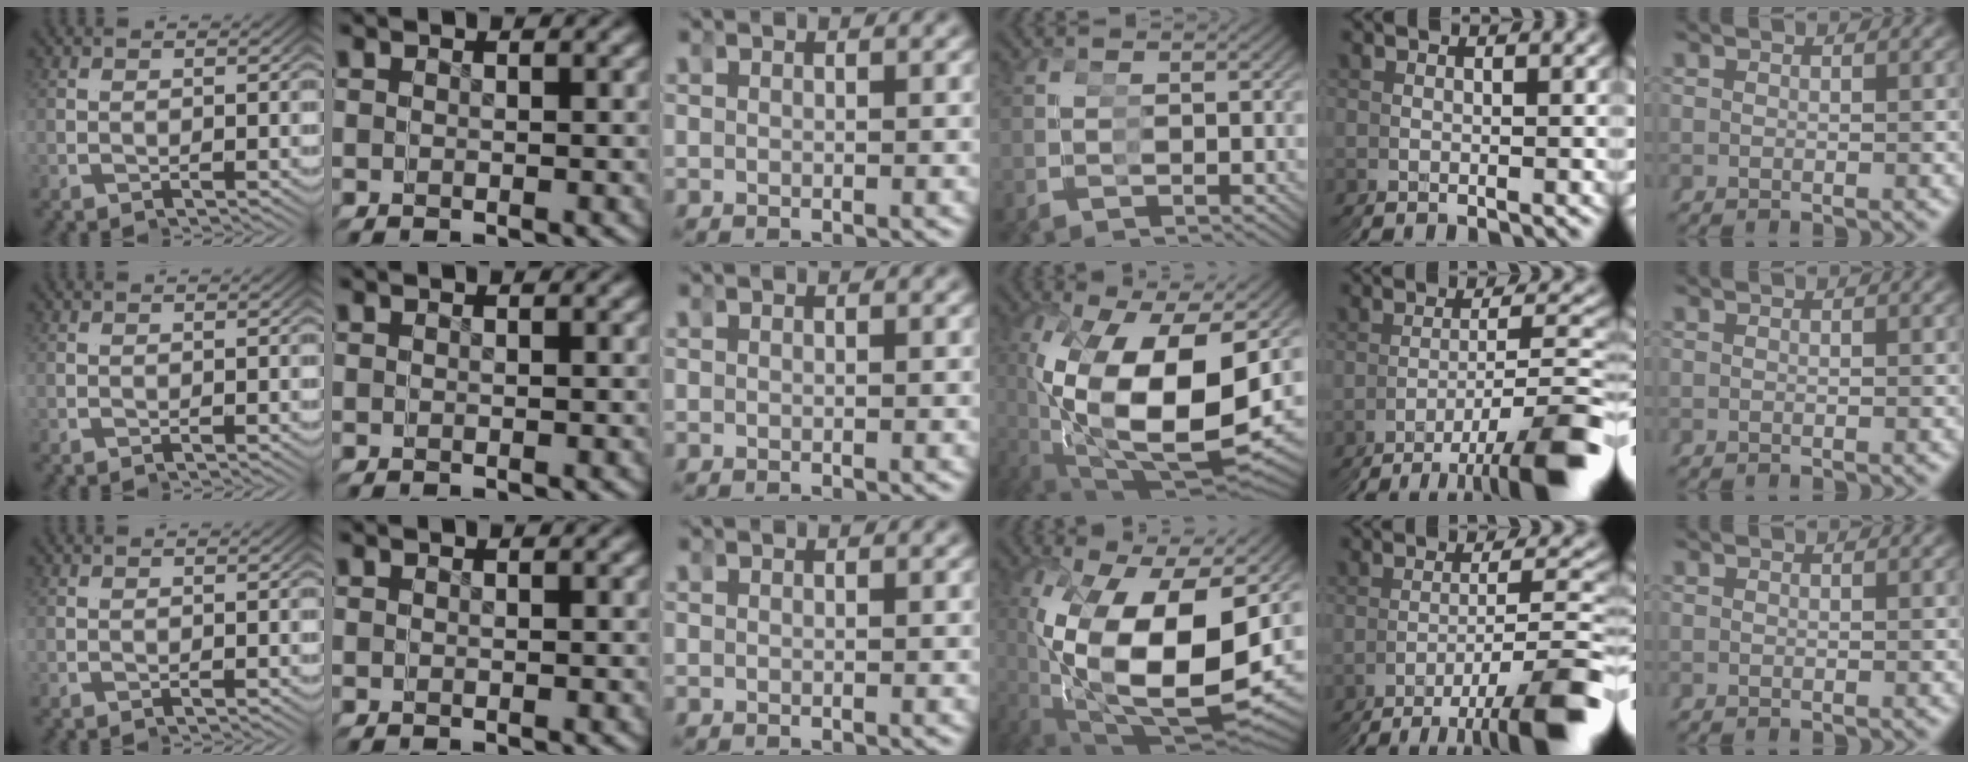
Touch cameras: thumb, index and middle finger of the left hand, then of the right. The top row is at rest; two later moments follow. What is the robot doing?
{"motion": "grasp_and_lifting", "object": "toy banana"}